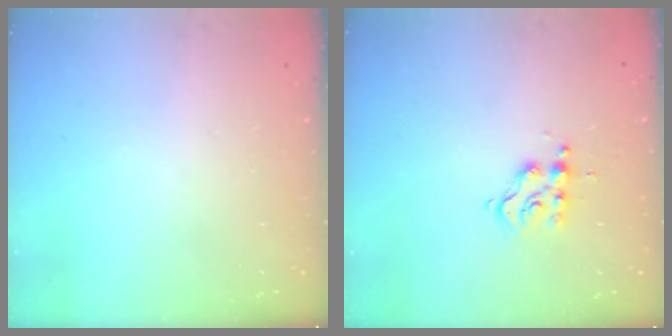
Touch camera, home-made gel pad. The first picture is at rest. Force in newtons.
{"total": 5.7, "press": 5.7, "slide": 0.1}